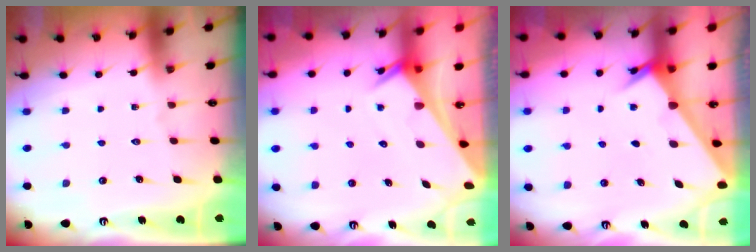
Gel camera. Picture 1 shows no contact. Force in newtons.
{"total": 2.6, "press": 2.6, "slide": 0.1}
{"total": 2.5, "press": 2.5, "slide": 0.2}